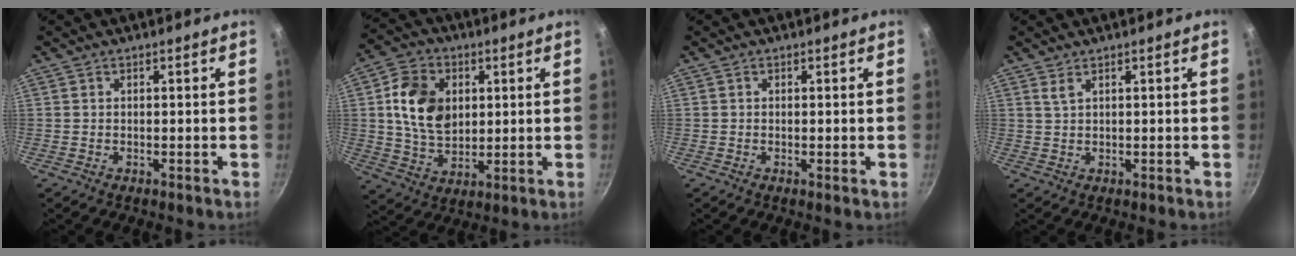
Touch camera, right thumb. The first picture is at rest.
{"total": 12.8, "force": [2.5, 9.2, 8.4], "torque": [-0.132, -0.003, 0.047]}
{"total": 0.6, "force": [0.0, 0.1, 0.6], "torque": [-0.011, -0.001, -0.002]}
{"total": 1.4, "force": [0.9, 0.4, 1.0], "torque": [-0.020, -0.005, 0.021]}